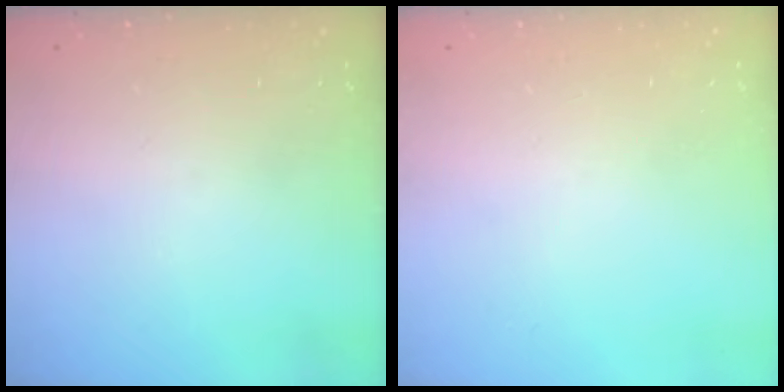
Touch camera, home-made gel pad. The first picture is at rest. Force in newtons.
{"total": 0.0}